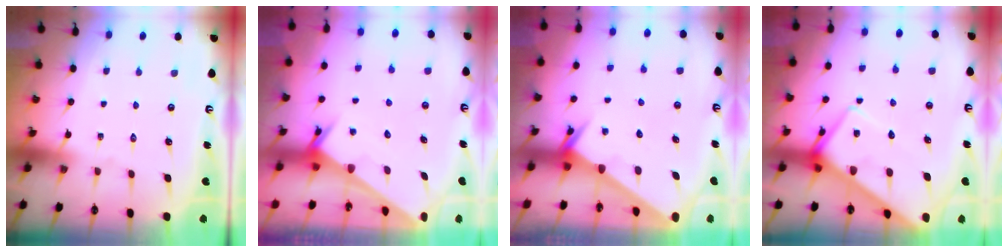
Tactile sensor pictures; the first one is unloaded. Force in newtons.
{"total": 2.5, "press": 2.5, "slide": 0.1}
{"total": 2.5, "press": 2.5, "slide": 0.1}
{"total": 10.1, "press": 10.0, "slide": 0.9}